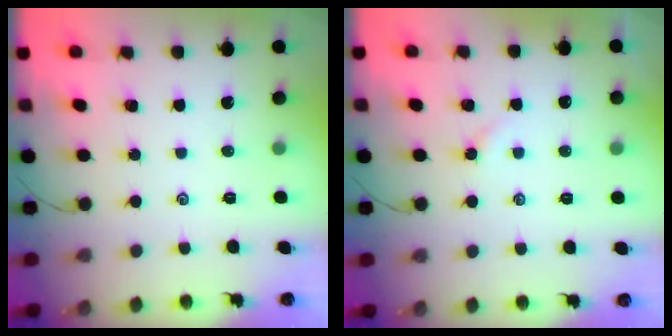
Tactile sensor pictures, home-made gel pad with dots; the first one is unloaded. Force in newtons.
{"total": 2.1, "press": 2.1, "slide": 0.4}